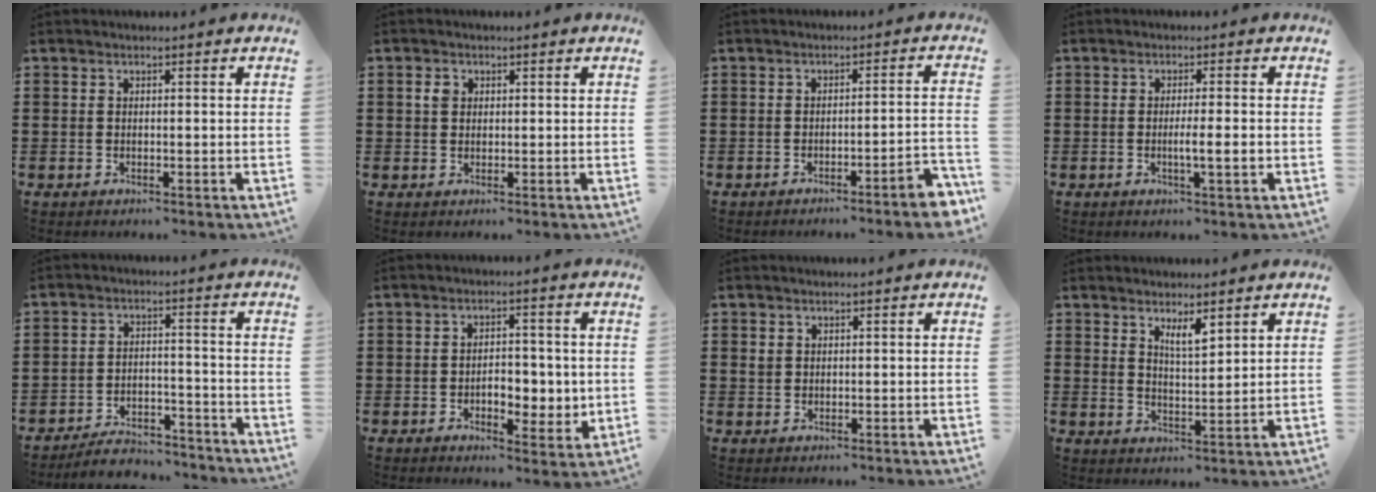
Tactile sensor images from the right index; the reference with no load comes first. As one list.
[{"total": 1.7, "force": [0.5, 1.3, 0.9], "torque": [-0.020, 0.008, 0.009]}, {"total": 3.5, "force": [-2.9, -0.2, 1.9], "torque": [-0.032, -0.010, -0.058]}, {"total": 3.1, "force": [-0.7, 0.1, 3.0], "torque": [-0.051, -0.004, -0.014]}, {"total": 5.2, "force": [-5.0, 1.1, 0.9], "torque": [-0.022, 0.008, -0.100]}, {"total": 5.2, "force": [-0.8, 3.3, 3.9], "torque": [-0.061, 0.003, -0.019]}, {"total": 0.9, "force": [0.4, 0.8, 0.3], "torque": [-0.007, 0.002, 0.010]}, {"total": 3.5, "force": [2.7, 0.8, 2.1], "torque": [-0.038, -0.003, 0.046]}]